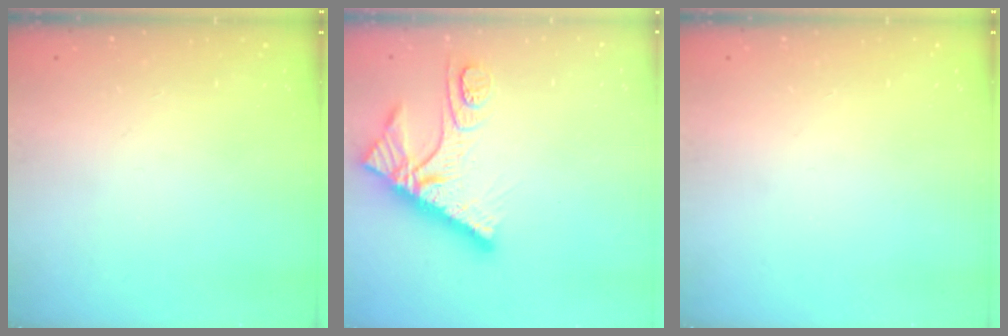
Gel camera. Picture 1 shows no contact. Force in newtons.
{"total": 11.8, "press": 11.7, "slide": 1.3}
{"total": 0.0}